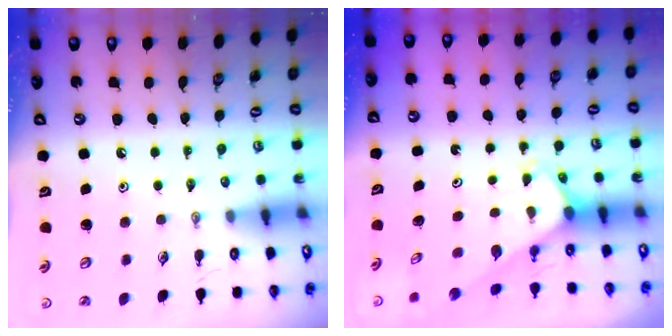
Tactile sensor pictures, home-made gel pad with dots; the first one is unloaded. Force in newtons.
{"total": 2.1, "press": 2.1, "slide": 0.1}